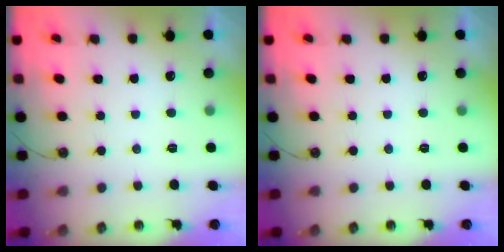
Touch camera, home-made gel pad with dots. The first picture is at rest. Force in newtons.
{"total": 0.0}